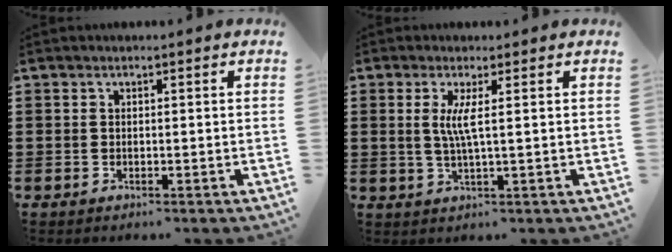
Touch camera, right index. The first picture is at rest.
{"total": 3.7, "force": [0.6, -0.1, 3.6], "torque": [-0.072, -0.007, 0.009]}